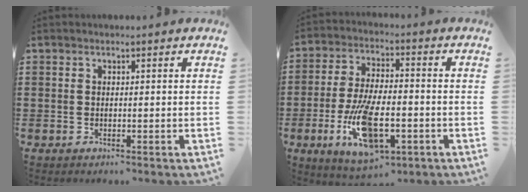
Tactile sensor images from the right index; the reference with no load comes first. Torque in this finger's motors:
{"motor_torque": [2.14, 0.00, 1.05, 0.21]}